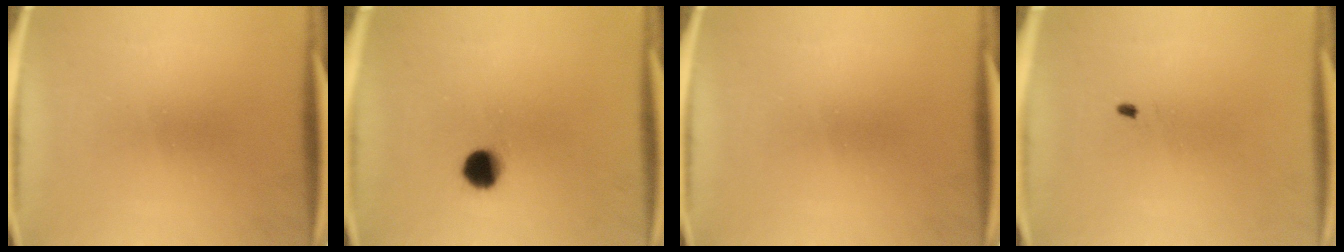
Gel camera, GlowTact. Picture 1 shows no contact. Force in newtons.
{"total": 5.6}
{"total": 0.0}
{"total": 0.5}